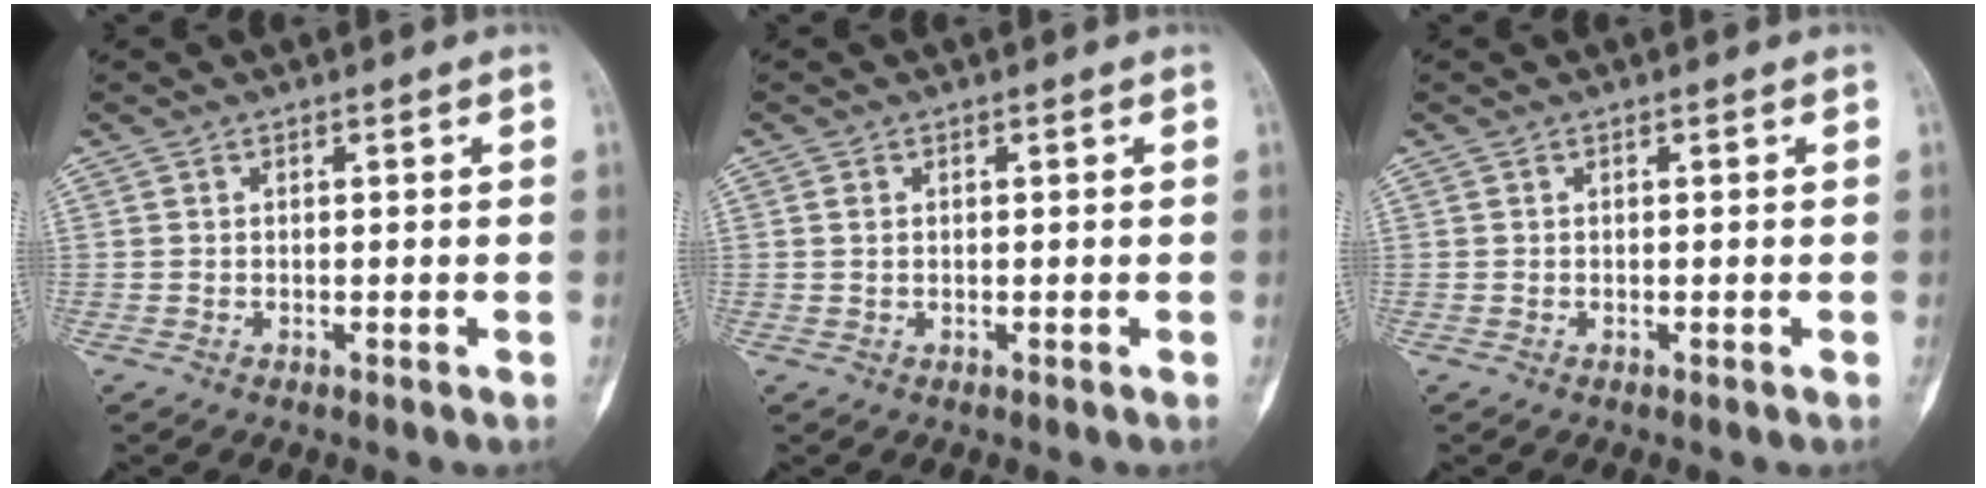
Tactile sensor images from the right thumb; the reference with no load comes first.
{"total": 1.1, "force": [0.3, 0.7, 0.7], "torque": [-0.016, 0.000, 0.009]}
{"total": 0.0}